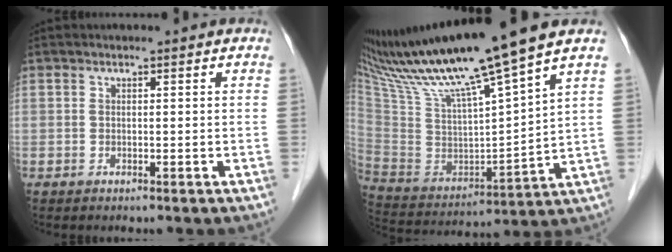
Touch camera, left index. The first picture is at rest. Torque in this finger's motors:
{"motor_torque": [0.60, -1.26, 0.53, 0.16]}